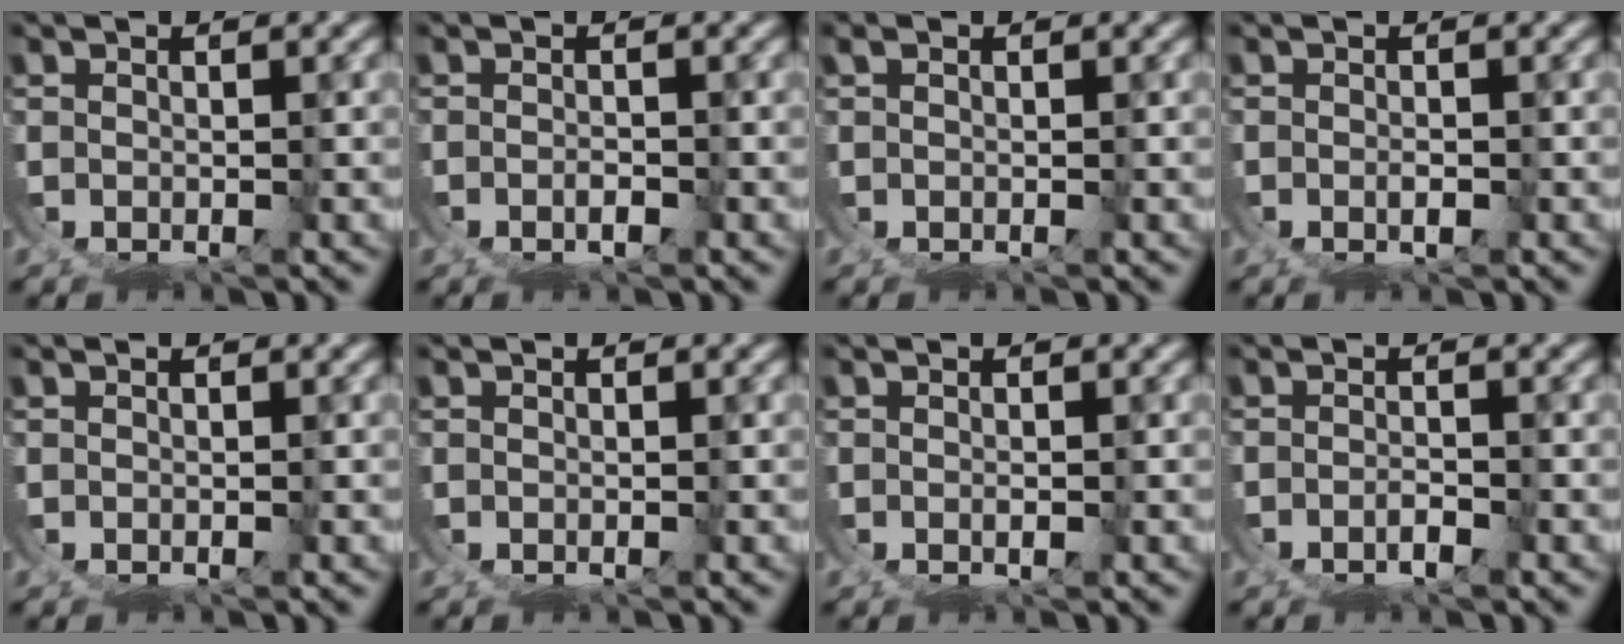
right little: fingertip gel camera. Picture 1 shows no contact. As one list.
[{"total": 1.0, "force": [-0.6, -0.3, 0.8], "torque": [-0.012, 0.001, -0.011]}, {"total": 0.6, "force": [0.5, -0.3, 0.1], "torque": [-0.005, 0.004, 0.009]}, {"total": 1.0, "force": [-0.4, -0.1, 0.9], "torque": [-0.015, -0.002, -0.006]}, {"total": 0.0}, {"total": 0.0}, {"total": 0.6, "force": [-0.1, 0.1, 0.6], "torque": [-0.014, -0.004, 0.000]}, {"total": 1.4, "force": [-0.9, -0.5, 1.0], "torque": [-0.011, 0.001, -0.017]}]